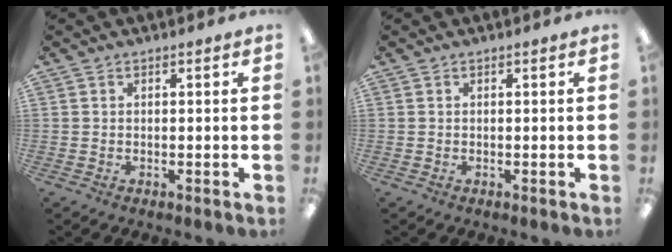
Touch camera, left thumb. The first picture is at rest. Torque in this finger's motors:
{"motor_torque": [0.00, 0.01, 0.00, 0.00, 0.00]}